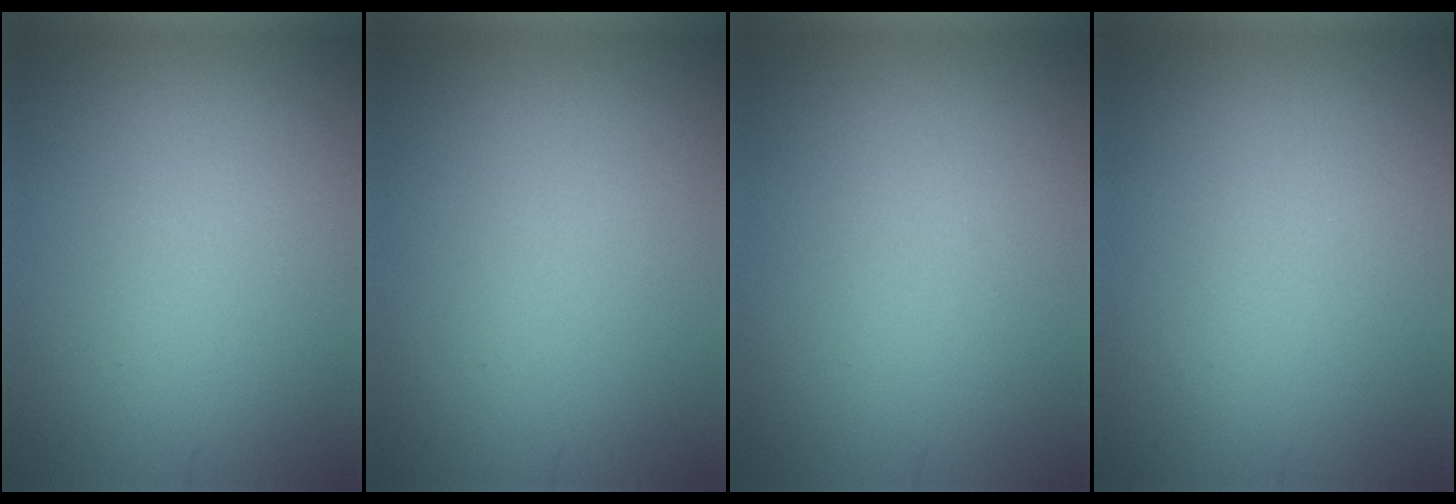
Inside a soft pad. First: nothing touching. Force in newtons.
{"total": 0.0}
{"total": 0.0}
{"total": 0.0}